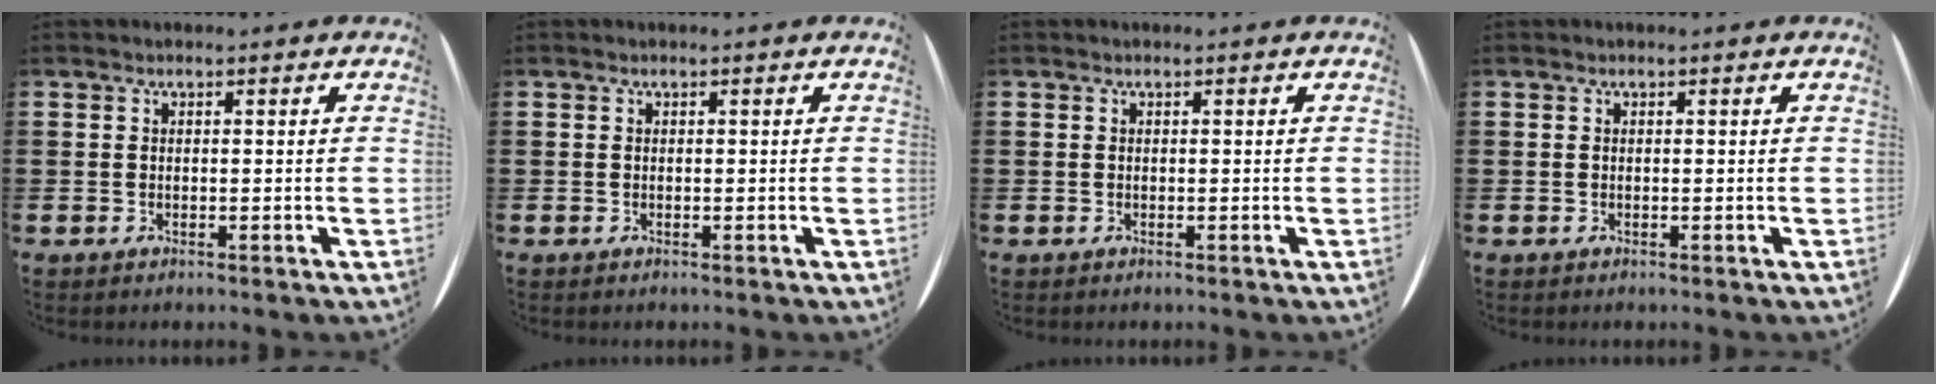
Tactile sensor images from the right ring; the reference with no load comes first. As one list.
[{"total": 0.0}, {"total": 0.0}, {"total": 0.0}]